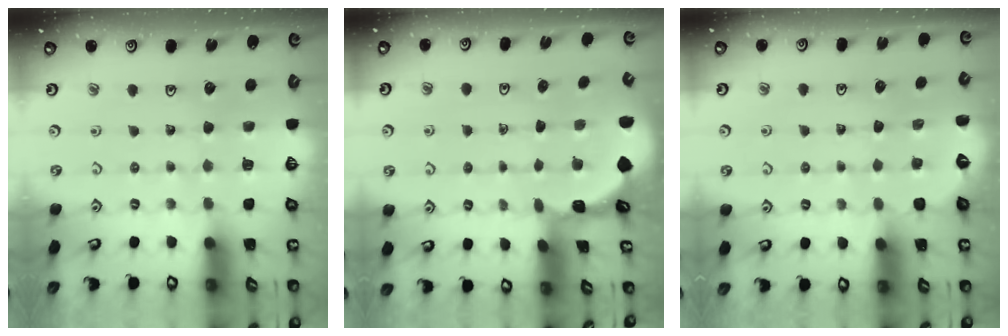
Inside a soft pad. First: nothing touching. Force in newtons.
{"total": 1.1, "press": 1.1, "slide": 0.2}
{"total": 2.1, "press": 1.0, "slide": 1.8}